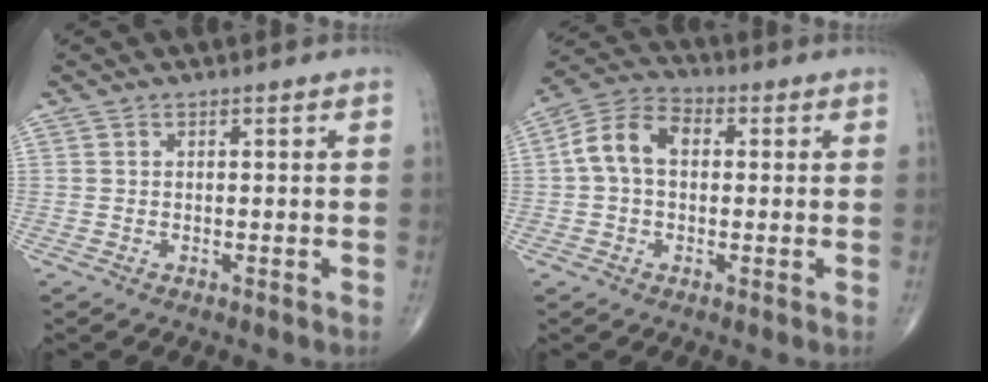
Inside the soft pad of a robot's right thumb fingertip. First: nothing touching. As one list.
[{"total": 9.0, "force": [0.9, 6.1, 6.6], "torque": [-0.124, 0.032, 0.009]}]